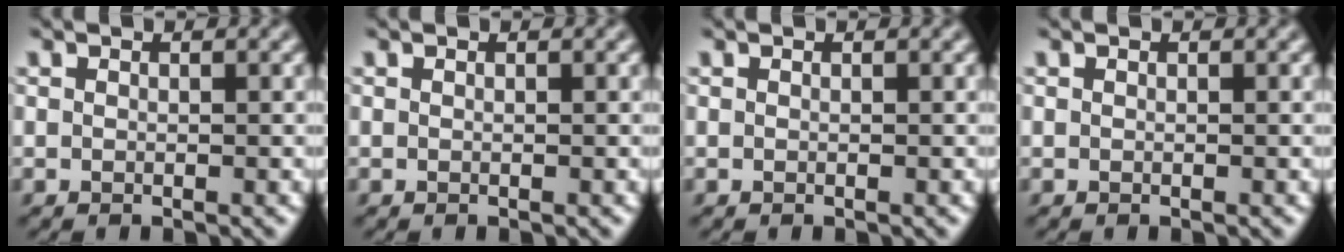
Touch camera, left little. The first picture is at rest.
{"total": 0.0}
{"total": 0.0}
{"total": 0.0}